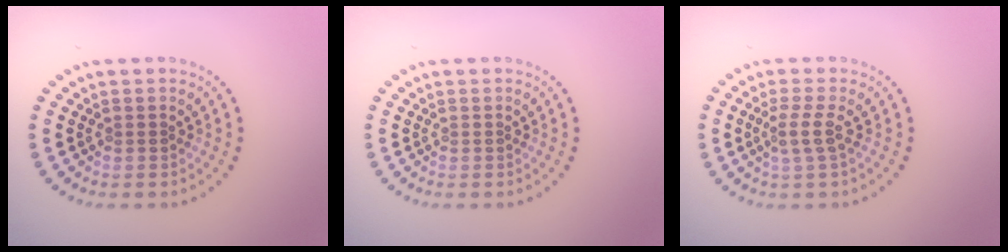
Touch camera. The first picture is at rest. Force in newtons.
{"total": 0.0}
{"total": 2.1, "press": 1.6, "slide": 1.4}